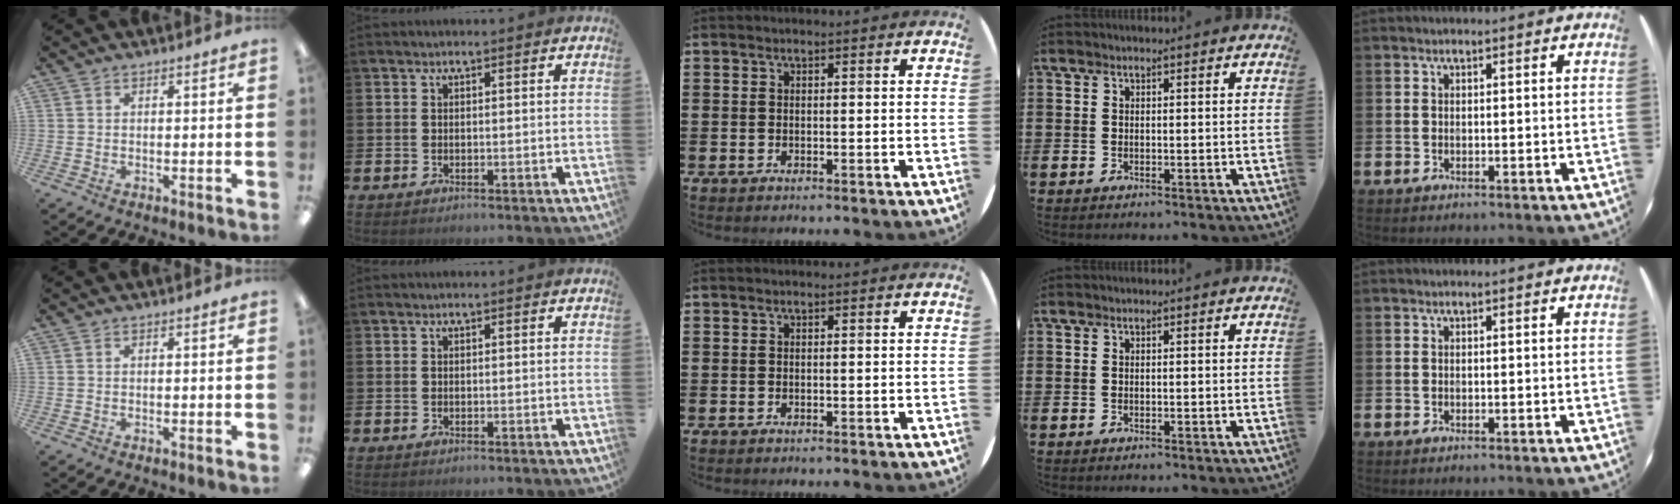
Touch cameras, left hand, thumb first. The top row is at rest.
{}